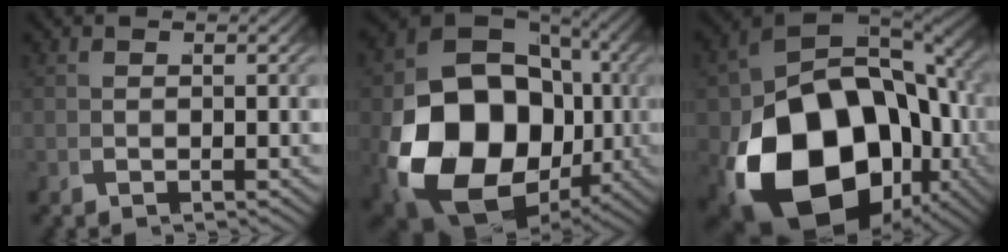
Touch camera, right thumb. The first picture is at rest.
{"total": 24.6, "force": [-3.6, 16.9, 17.4], "torque": [-0.356, -0.069, -0.024]}
{"total": 24.7, "force": [-4.6, 15.9, 18.3], "torque": [-0.354, -0.082, -0.025]}